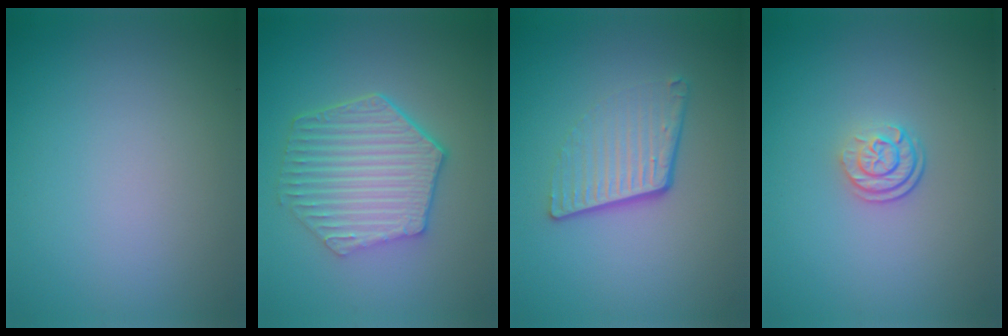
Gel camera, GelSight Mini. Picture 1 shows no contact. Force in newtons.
{"total": 6.3, "press": 4.9, "slide": 3.9}
{"total": 4.2, "press": 2.7, "slide": 3.2}
{"total": 2.4, "press": 1.7, "slide": 1.7}